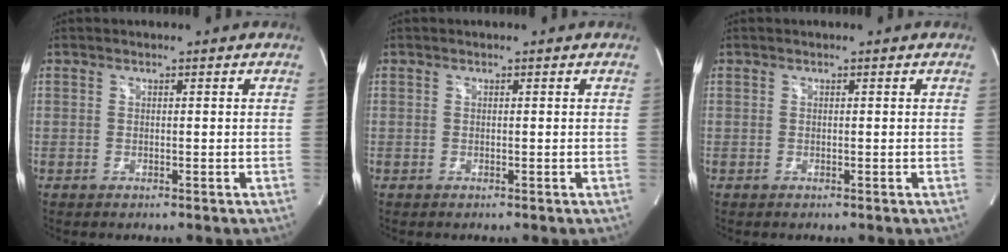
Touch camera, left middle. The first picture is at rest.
{"total": 0.0}
{"total": 0.0}